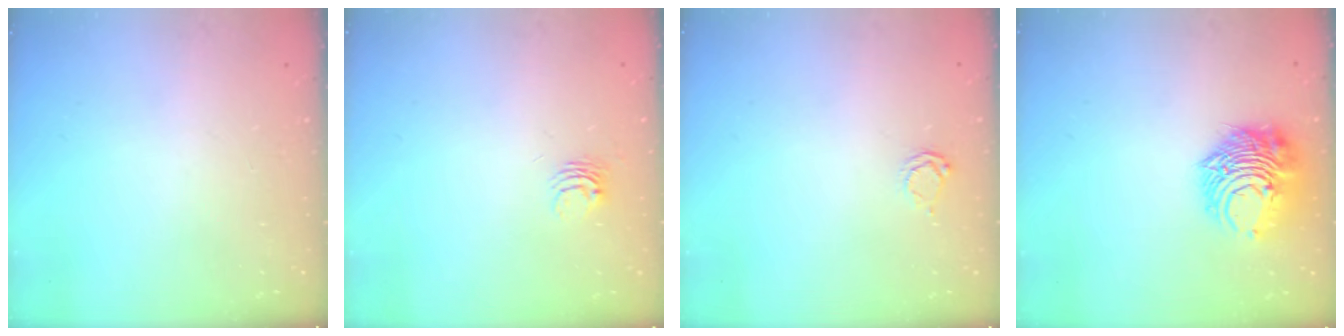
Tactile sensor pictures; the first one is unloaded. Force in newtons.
{"total": 4.0, "press": 3.9, "slide": 0.3}
{"total": 2.5, "press": 2.4, "slide": 0.3}
{"total": 11.5, "press": 11.4, "slide": 0.8}